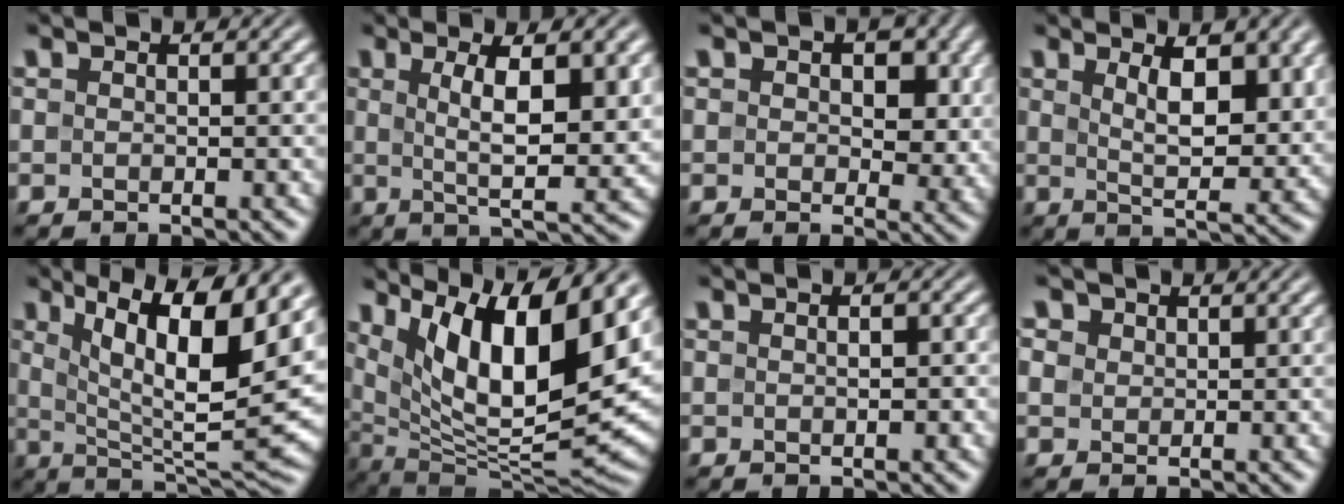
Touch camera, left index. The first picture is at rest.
{"total": 7.5, "force": [1.6, 2.2, 6.9], "torque": [-0.108, -0.003, 0.030]}
{"total": 5.0, "force": [1.3, 3.4, 3.5], "torque": [-0.036, -0.003, 0.010]}
{"total": 6.9, "force": [2.4, 2.5, 5.9], "torque": [-0.092, -0.006, 0.044]}
{"total": 11.4, "force": [4.3, 3.5, 10.0], "torque": [-0.156, -0.007, 0.076]}
{"total": 14.9, "force": [6.3, 4.9, 12.5], "torque": [-0.207, 0.004, 0.117]}
{"total": 1.3, "force": [0.1, 0.6, 1.2], "torque": [-0.010, 0.004, 0.002]}
{"total": 2.5, "force": [1.4, 2.0, 0.7], "torque": [-0.026, 0.013, 0.021]}